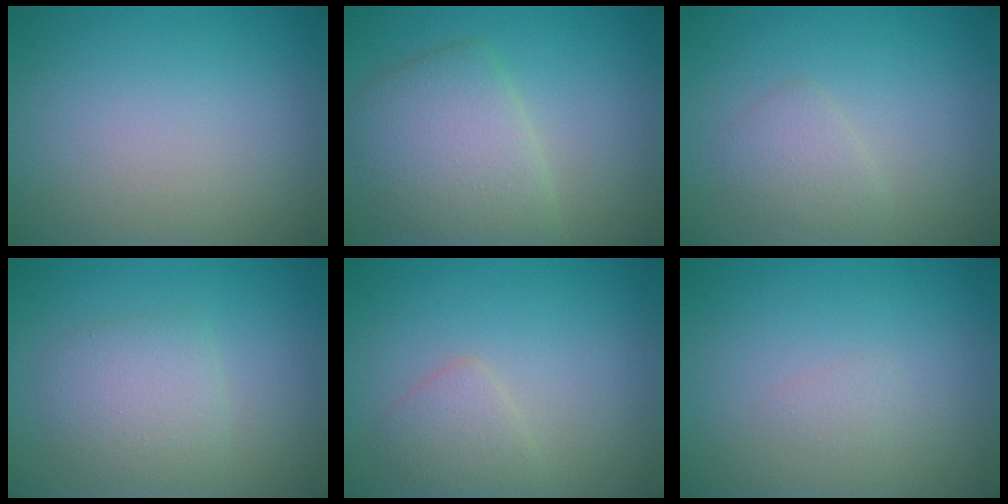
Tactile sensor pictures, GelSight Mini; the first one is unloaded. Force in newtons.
{"total": 5.5, "press": 5.5, "slide": 0.2}
{"total": 1.7, "press": 1.7, "slide": 0.2}
{"total": 2.9, "press": 2.9, "slide": 0.0}
{"total": 1.9, "press": 1.9, "slide": 0.2}
{"total": 0.6, "press": 0.6, "slide": 0.0}